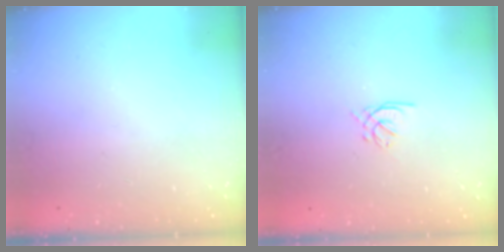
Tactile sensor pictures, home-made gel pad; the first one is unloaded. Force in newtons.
{"total": 1.4, "press": 1.3, "slide": 0.5}